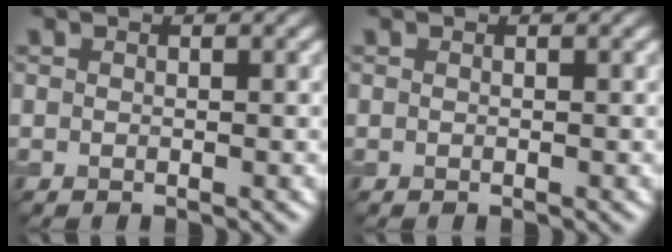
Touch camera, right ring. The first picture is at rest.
{"total": 0.0}